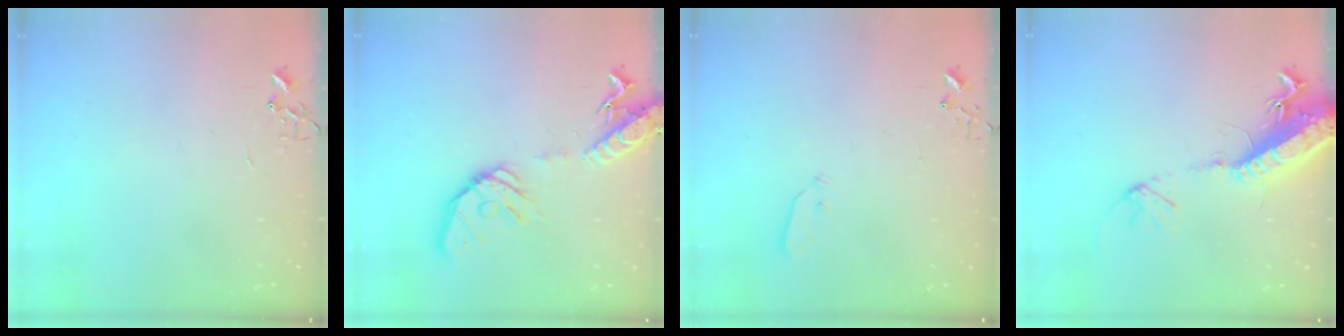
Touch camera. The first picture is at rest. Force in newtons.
{"total": 17.8, "press": 17.5, "slide": 3.0}
{"total": 3.8, "press": 3.8, "slide": 0.1}
{"total": 17.8, "press": 17.3, "slide": 4.1}